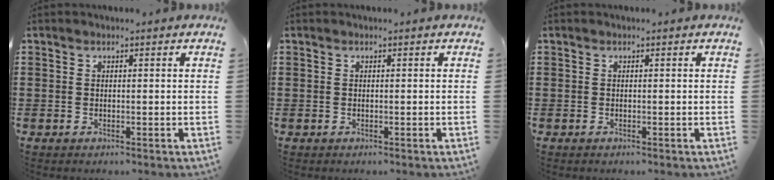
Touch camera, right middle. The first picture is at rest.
{"total": 0.0}
{"total": 0.0}